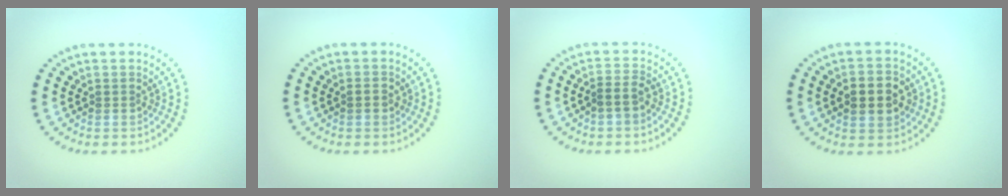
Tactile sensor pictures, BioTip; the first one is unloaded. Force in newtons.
{"total": 0.7, "press": 0.6, "slide": 0.3}
{"total": 1.9, "press": 1.4, "slide": 1.2}
{"total": 4.9, "press": 4.9, "slide": 0.2}